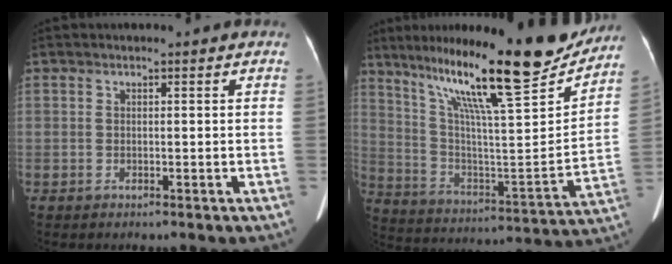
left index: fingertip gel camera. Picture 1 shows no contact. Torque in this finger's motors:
{"motor_torque": [0.81, -1.28, 1.05, 0.21]}